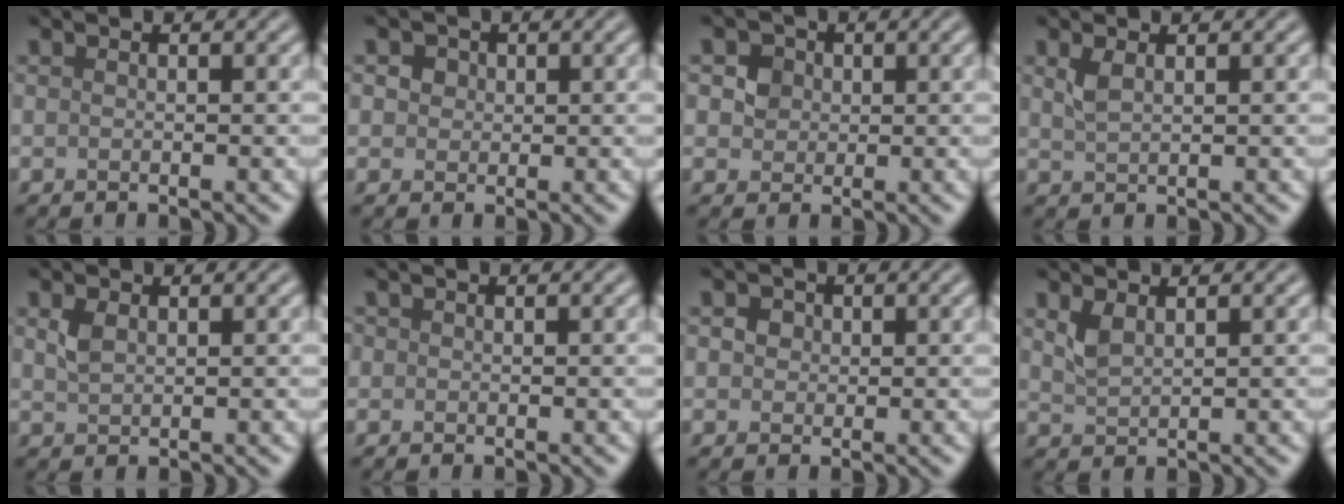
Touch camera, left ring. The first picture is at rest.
{"total": 2.7, "force": [1.2, 2.1, 1.2], "torque": [-0.021, 0.009, 0.015]}
{"total": 4.1, "force": [1.7, 3.3, 1.8], "torque": [-0.033, 0.012, 0.022]}
{"total": 1.4, "force": [0.8, 0.5, 1.0], "torque": [-0.026, 0.001, 0.021]}
{"total": 1.5, "force": [0.7, 1.0, 1.0], "torque": [-0.024, 0.001, 0.017]}
{"total": 0.6, "force": [0.1, 0.6, 0.1], "torque": [0.005, 0.001, -0.002]}
{"total": 1.8, "force": [0.5, 1.5, 0.7], "torque": [-0.008, 0.006, 0.006]}
{"total": 1.6, "force": [1.1, 0.7, 1.0], "torque": [-0.027, 0.000, 0.027]}